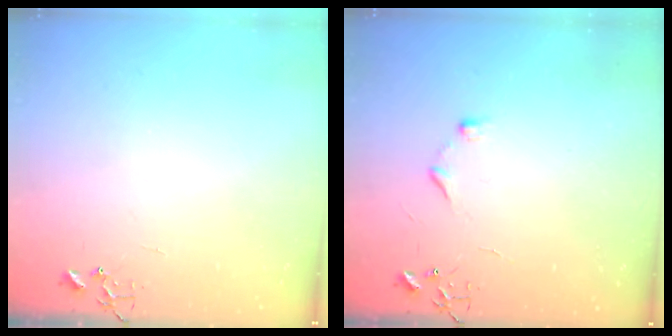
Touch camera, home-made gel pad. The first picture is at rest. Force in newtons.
{"total": 6.7, "press": 6.7, "slide": 0.7}